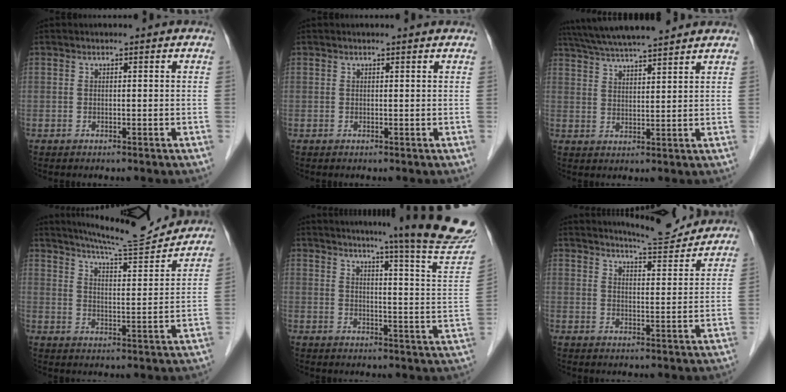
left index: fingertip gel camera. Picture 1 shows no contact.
{"total": 0.0}
{"total": 12.0, "force": [10.6, 0.7, 5.5], "torque": [-0.100, 0.024, 0.167]}
{"total": 11.7, "force": [11.2, -0.1, 3.3], "torque": [-0.055, -0.010, 0.161]}
{"total": 20.2, "force": [17.9, -1.4, 9.4], "torque": [-0.125, -0.101, 0.199]}
{"total": 7.7, "force": [7.5, 0.5, 1.2], "torque": [-0.024, -0.013, 0.099]}